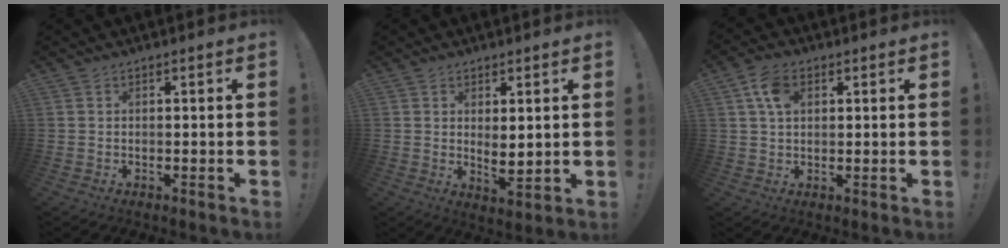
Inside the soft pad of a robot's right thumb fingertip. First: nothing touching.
{"total": 4.4, "force": [2.3, 1.5, 3.4], "torque": [-0.036, -0.027, 0.042]}
{"total": 6.8, "force": [2.2, 4.4, 4.7], "torque": [-0.083, 0.007, 0.043]}